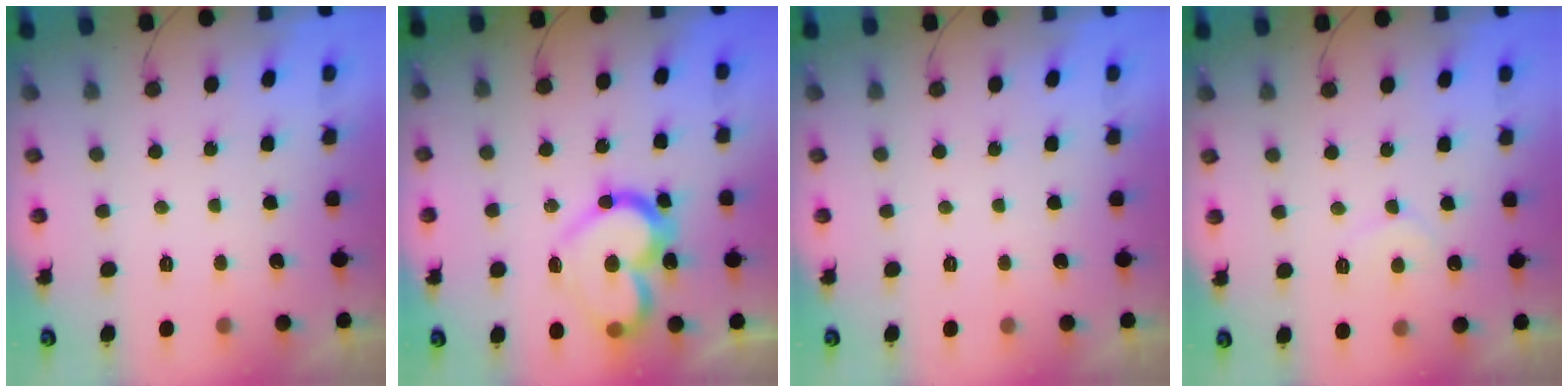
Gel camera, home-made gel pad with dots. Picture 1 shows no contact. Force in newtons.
{"total": 17.4, "press": 17.3, "slide": 2.0}
{"total": 0.0}
{"total": 6.1, "press": 6.1, "slide": 0.3}